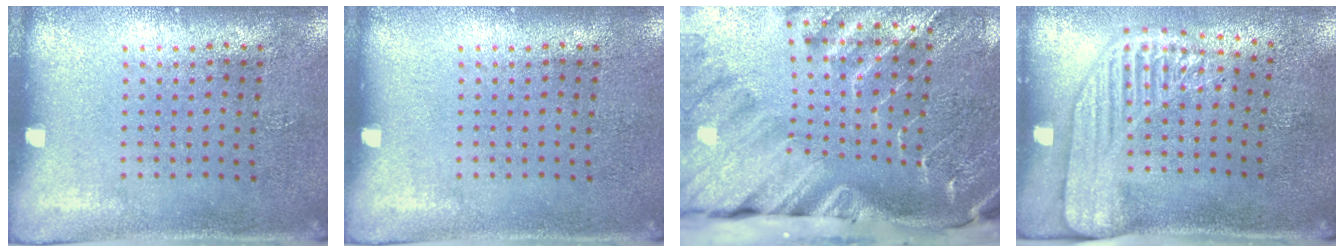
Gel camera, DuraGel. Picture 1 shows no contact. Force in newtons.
{"total": 0.0}
{"total": 4.0, "press": 3.2, "slide": 2.4}
{"total": 2.2, "press": 1.7, "slide": 1.3}